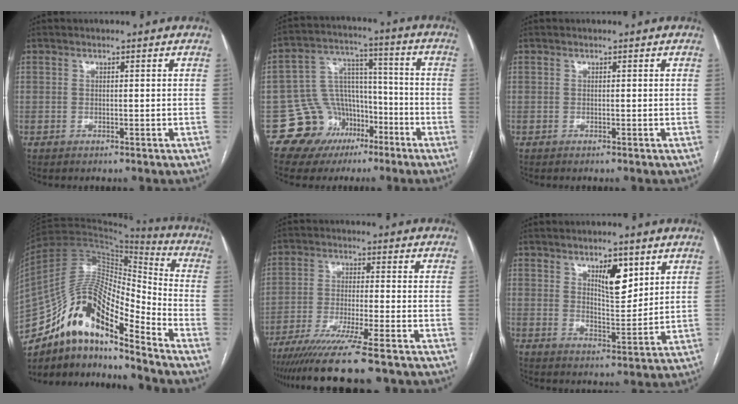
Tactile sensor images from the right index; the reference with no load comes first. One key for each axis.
{"total": 11.8, "fx": -5.8, "fy": 10.1, "fz": 2.0, "tx": -0.025, "ty": 0.077, "tz": -0.080}
{"total": 0.0}
{"total": 17.6, "fx": -12.0, "fy": 4.9, "fz": 11.9, "tx": -0.213, "ty": 0.043, "tz": -0.207}
{"total": 14.0, "fx": -11.5, "fy": -0.7, "fz": 8.0, "tx": -0.121, "ty": -0.045, "tz": -0.182}
{"total": 6.6, "fx": 3.5, "fy": 2.3, "fz": 5.1, "tx": -0.083, "ty": -0.004, "tz": 0.061}